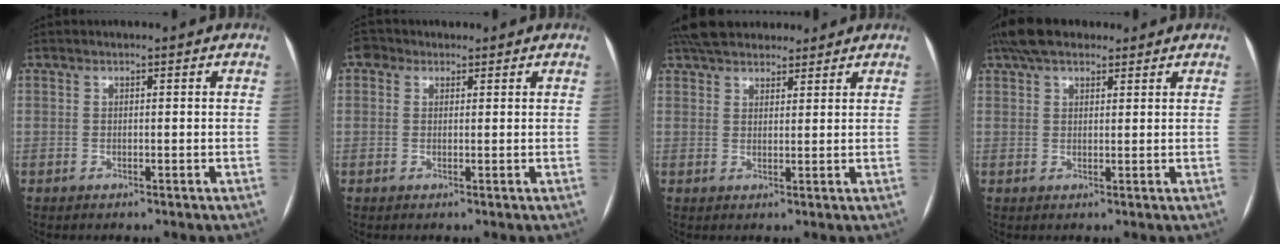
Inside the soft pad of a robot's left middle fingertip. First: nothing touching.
{"total": 2.3, "force": [1.1, 1.9, 0.6], "torque": [-0.013, 0.017, 0.014]}
{"total": 10.2, "force": [8.8, 3.8, 3.3], "torque": [-0.042, 0.035, 0.140]}
{"total": 7.1, "force": [5.4, 3.2, 3.3], "torque": [-0.061, 0.036, 0.096]}